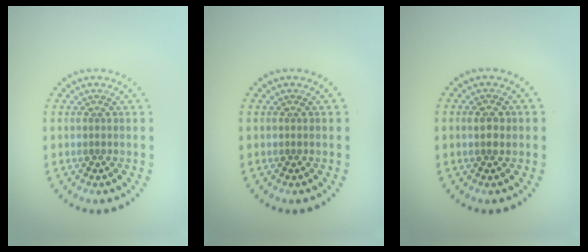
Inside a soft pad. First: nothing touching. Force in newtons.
{"total": 0.0}
{"total": 1.4, "press": 1.4, "slide": 0.2}